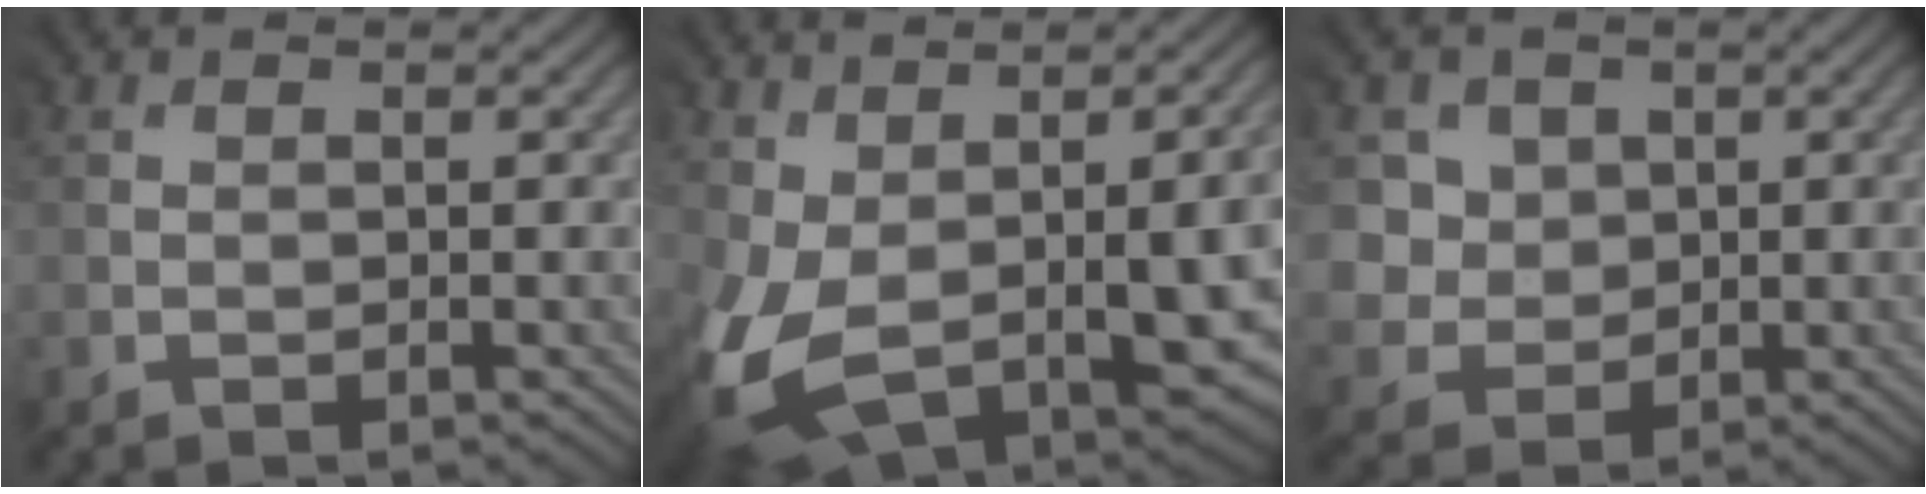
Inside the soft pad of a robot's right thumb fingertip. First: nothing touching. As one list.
[{"total": 8.7, "force": [-1.5, 4.7, 7.2], "torque": [-0.201, -0.041, -0.004]}, {"total": 4.7, "force": [2.1, 4.2, -0.5], "torque": [-0.030, -0.009, 0.030]}]